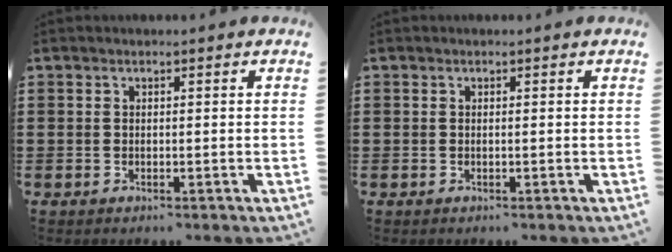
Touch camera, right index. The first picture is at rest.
{"total": 0.0}